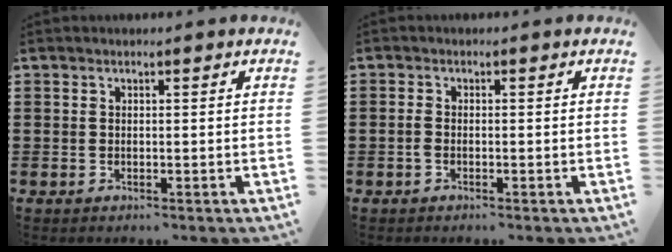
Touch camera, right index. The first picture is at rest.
{"total": 1.1, "force": [-0.5, 0.4, 0.9], "torque": [-0.025, -0.005, -0.011]}